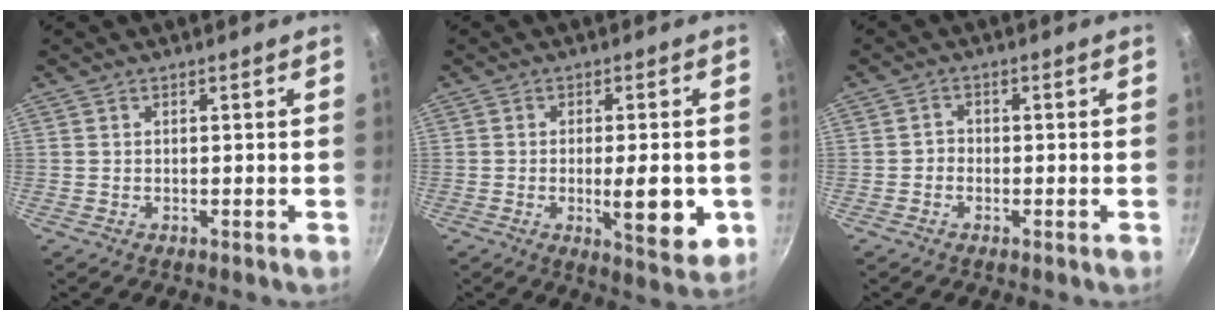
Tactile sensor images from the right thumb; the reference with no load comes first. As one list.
[{"total": 10.5, "force": [-2.0, 3.3, 9.7], "torque": [-0.122, -0.008, -0.023]}, {"total": 1.6, "force": [-0.7, 1.3, 0.5], "torque": [-0.003, 0.009, -0.017]}]